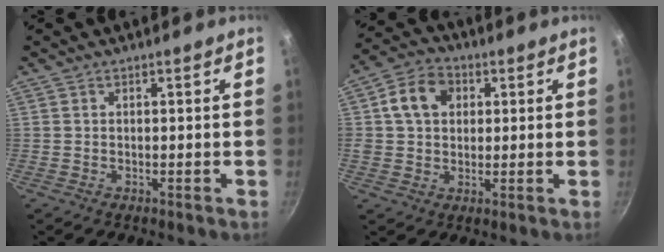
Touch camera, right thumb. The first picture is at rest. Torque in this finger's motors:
{"motor_torque": [-0.27, 0.87, 1.07, 0.88, 0.18]}